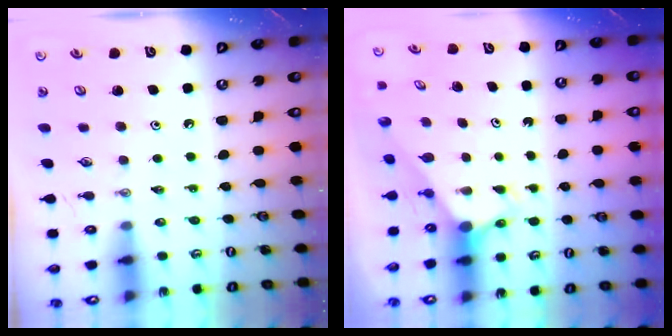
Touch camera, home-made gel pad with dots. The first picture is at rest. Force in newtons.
{"total": 2.7, "press": 2.7, "slide": 0.0}